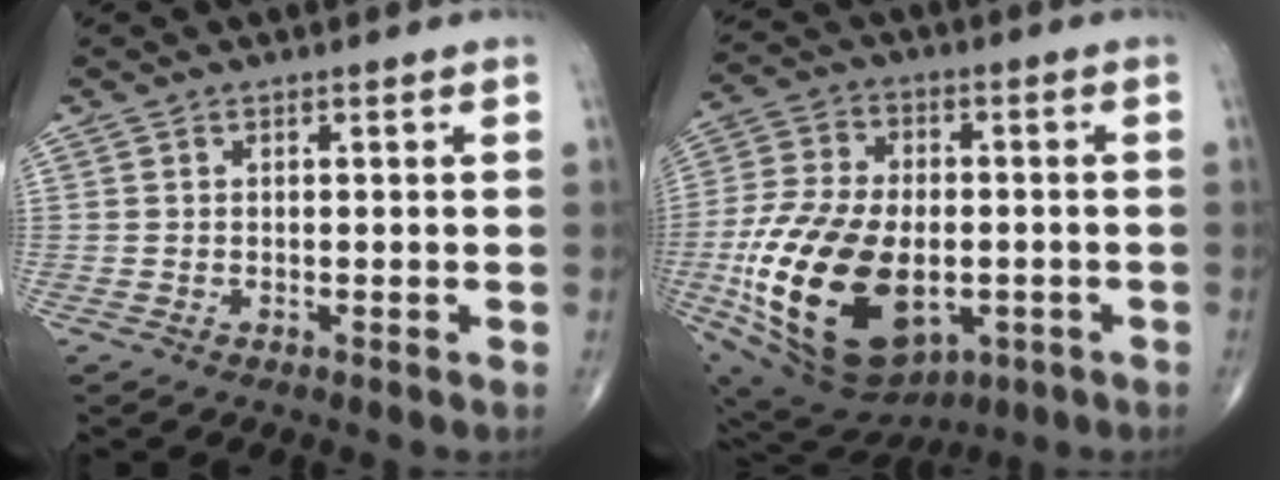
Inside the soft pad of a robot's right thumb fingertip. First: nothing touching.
{"total": 26.4, "force": [-6.1, 15.5, 20.4], "torque": [-0.403, -0.009, -0.083]}